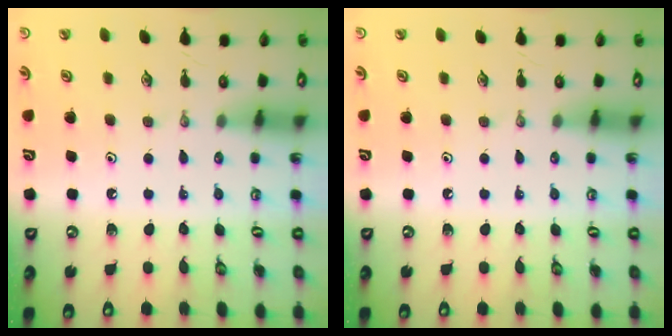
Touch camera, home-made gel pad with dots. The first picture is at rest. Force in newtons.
{"total": 0.0}